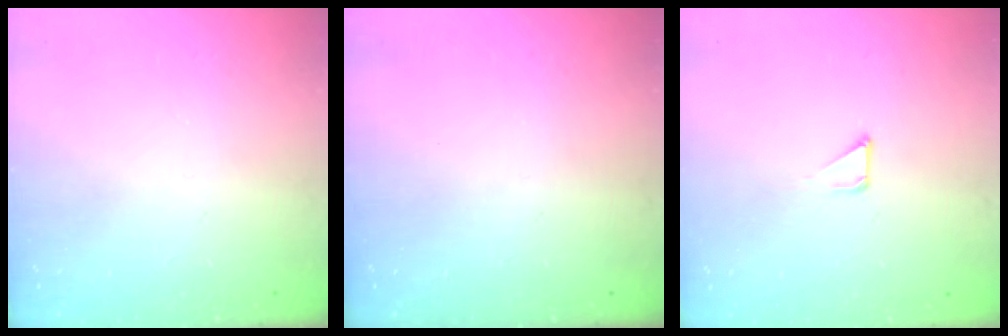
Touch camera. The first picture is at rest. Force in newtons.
{"total": 0.0}
{"total": 1.2, "press": 1.2, "slide": 0.0}